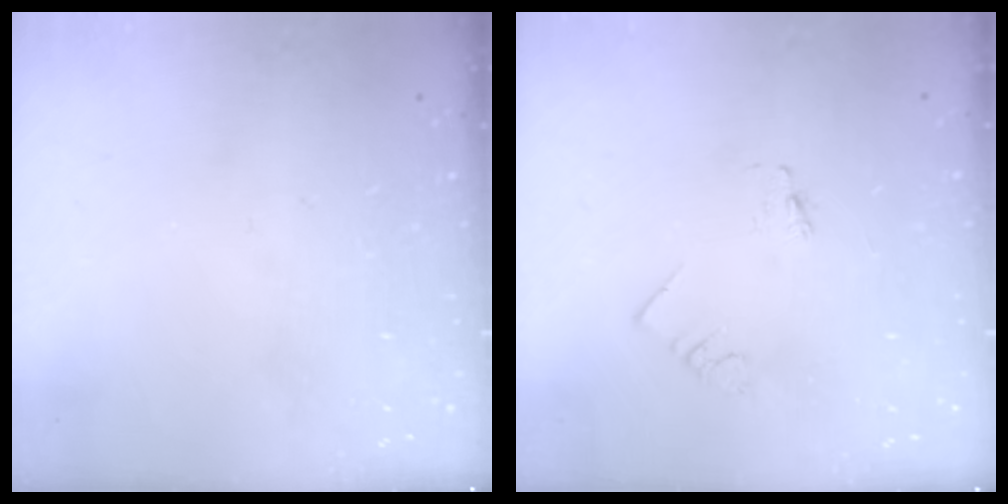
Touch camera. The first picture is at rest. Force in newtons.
{"total": 0.0}